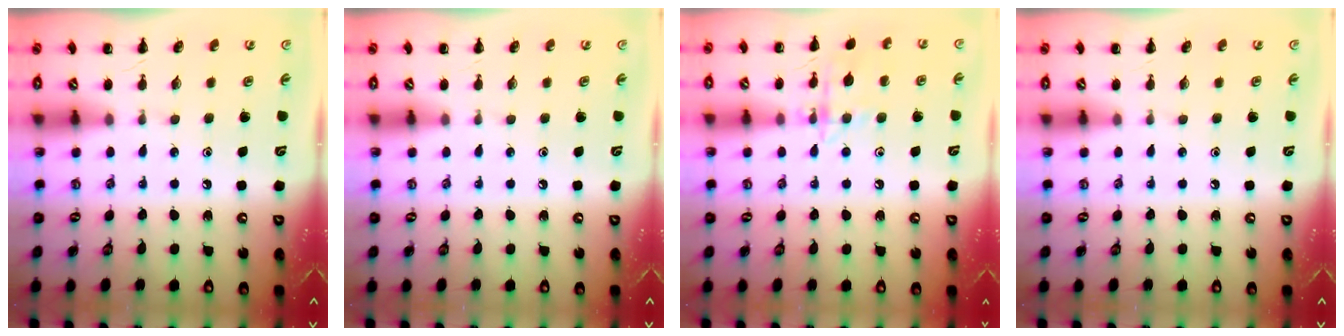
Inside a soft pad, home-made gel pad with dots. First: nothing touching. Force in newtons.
{"total": 0.0}
{"total": 12.2, "press": 12.1, "slide": 1.0}
{"total": 0.0}